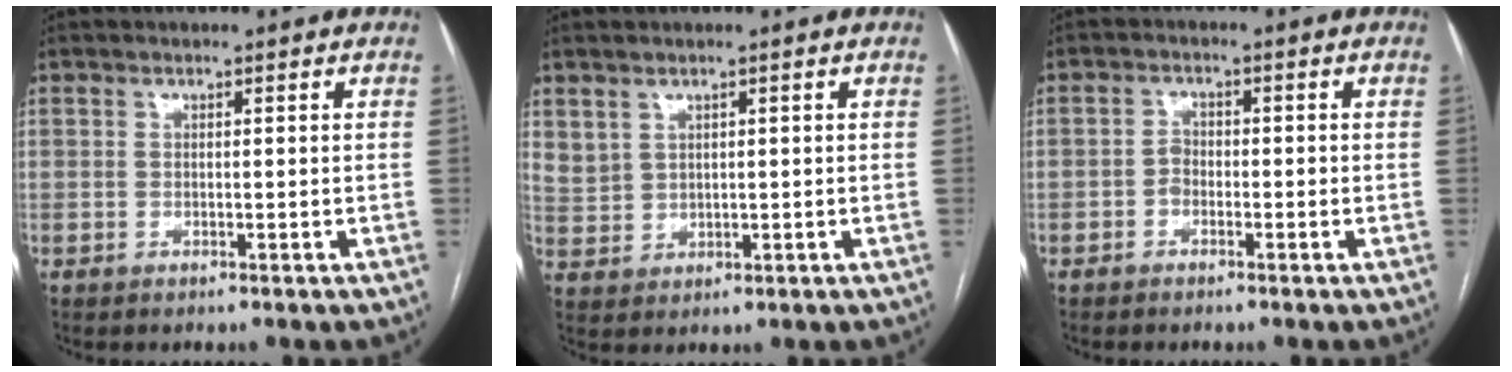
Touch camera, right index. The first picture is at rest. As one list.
[{"total": 3.8, "force": [2.4, 2.8, 1.1], "torque": [-0.024, 0.002, 0.060]}, {"total": 1.7, "force": [-0.8, 1.3, 0.8], "torque": [-0.009, 0.007, -0.016]}]